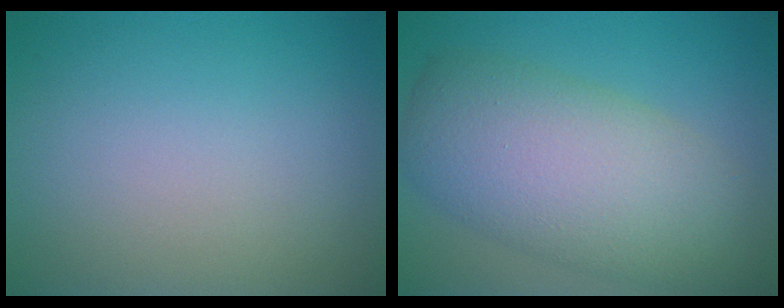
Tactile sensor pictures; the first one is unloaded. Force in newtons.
{"total": 9.3, "press": 9.3, "slide": 0.3}